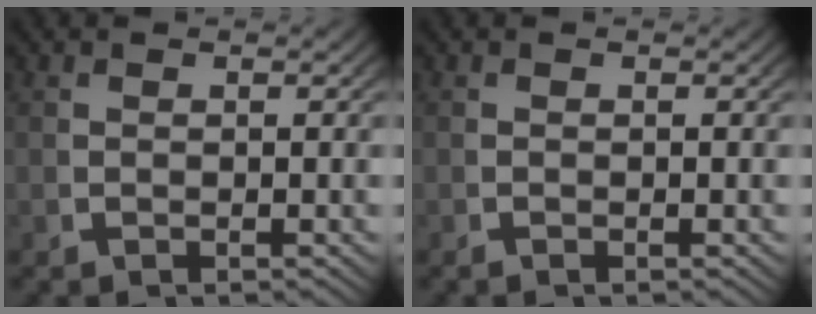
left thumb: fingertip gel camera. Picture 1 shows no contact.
{"total": 0.0}